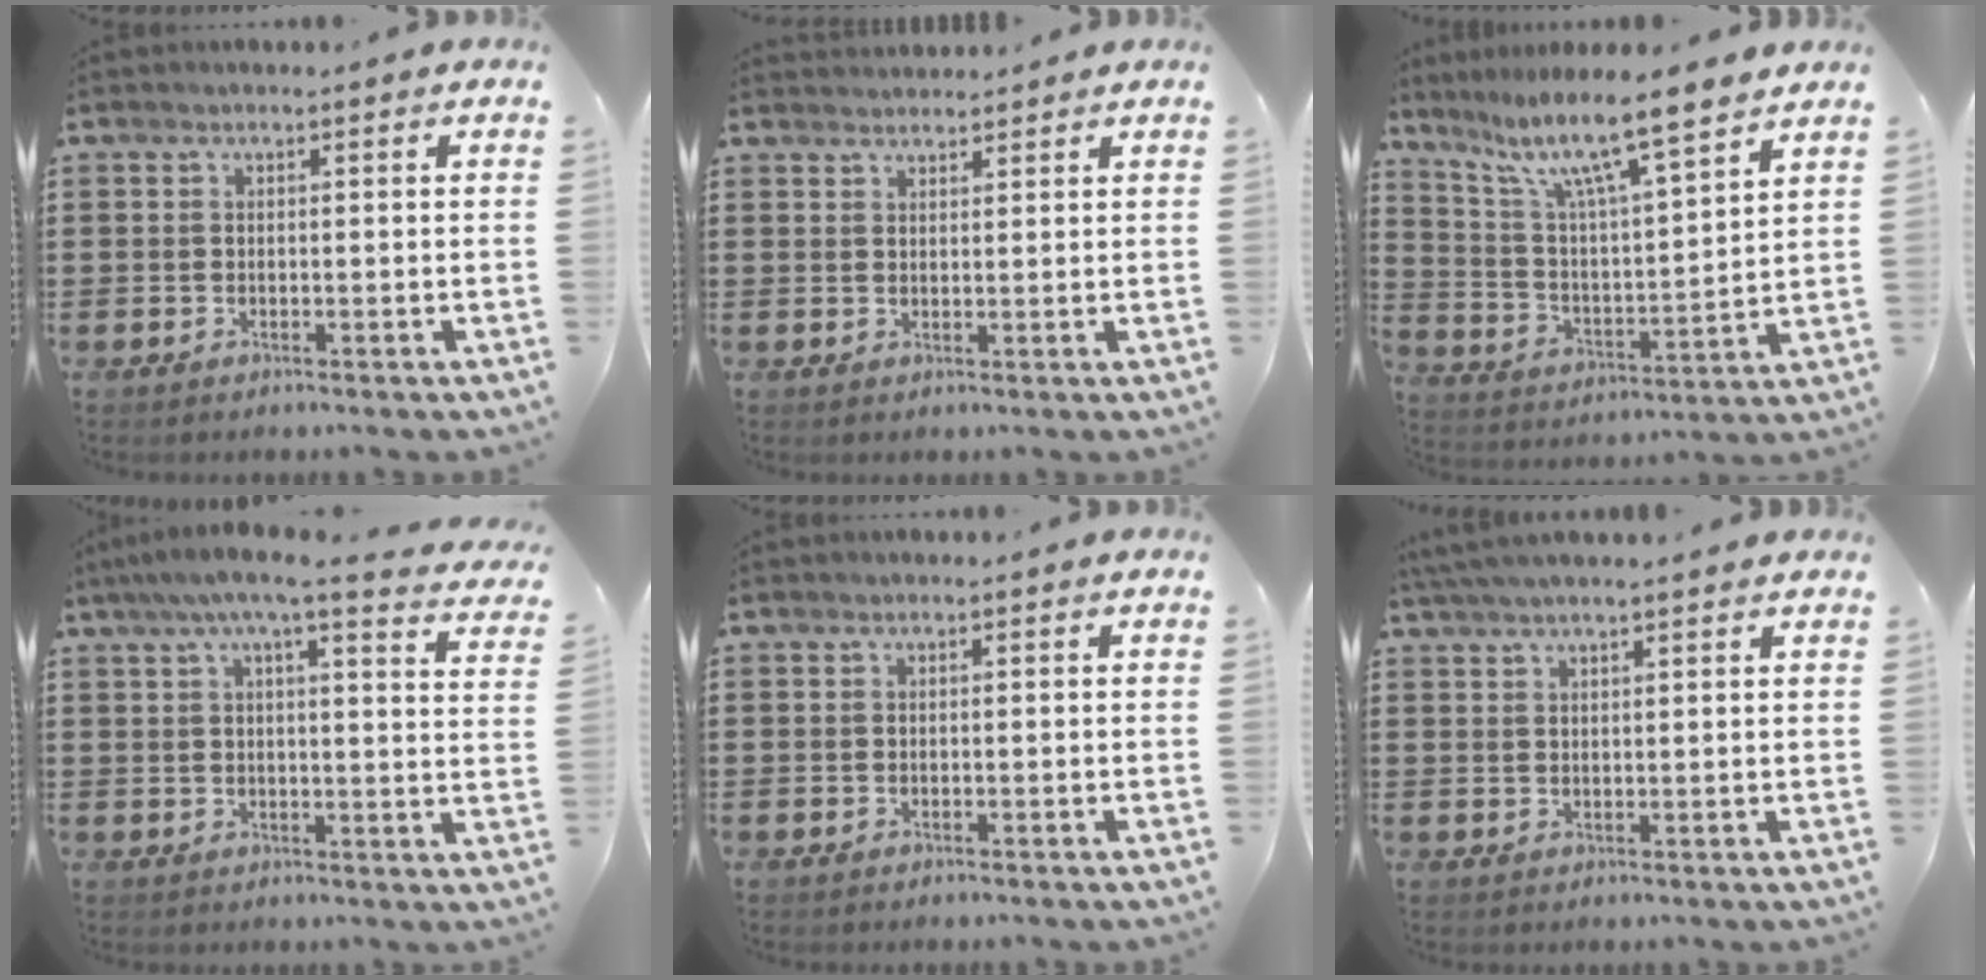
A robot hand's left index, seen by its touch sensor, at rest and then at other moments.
{"total": 1.8, "force": [1.7, 0.2, -0.1], "torque": [-0.002, 0.000, 0.035]}
{"total": 10.2, "force": [7.9, 0.9, 6.4], "torque": [-0.145, -0.049, 0.128]}
{"total": 6.3, "force": [5.0, 0.0, 3.8], "torque": [-0.092, -0.018, 0.083]}
{"total": 0.0}
{"total": 3.3, "force": [2.8, 0.1, 1.7], "torque": [-0.039, 0.003, 0.053]}